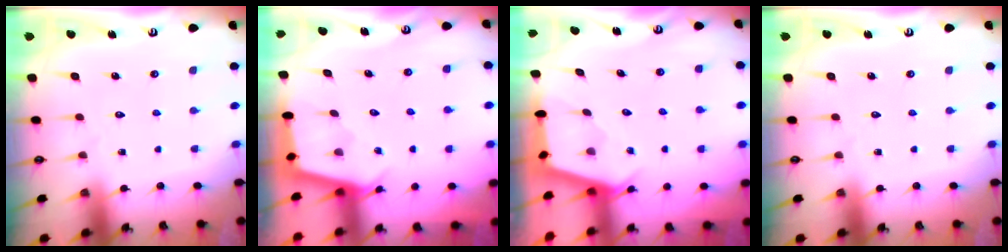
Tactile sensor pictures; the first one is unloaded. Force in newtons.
{"total": 2.8, "press": 2.7, "slide": 0.3}
{"total": 2.5, "press": 2.5, "slide": 0.3}
{"total": 0.0}